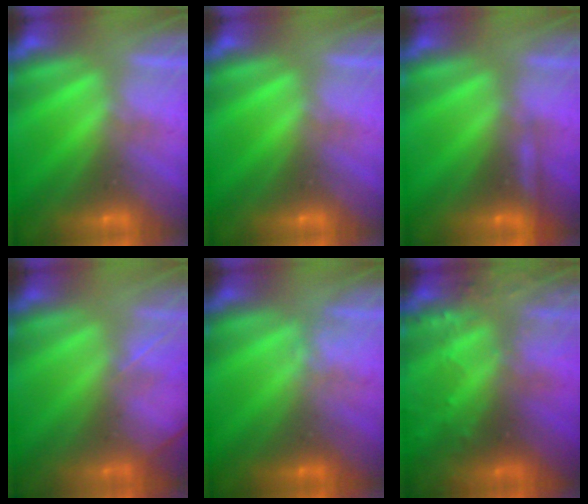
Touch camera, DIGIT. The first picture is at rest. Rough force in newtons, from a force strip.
{"total": 0.0}
{"total": 2.2}
{"total": 2.0}
{"total": 1.8}
{"total": 8.6}